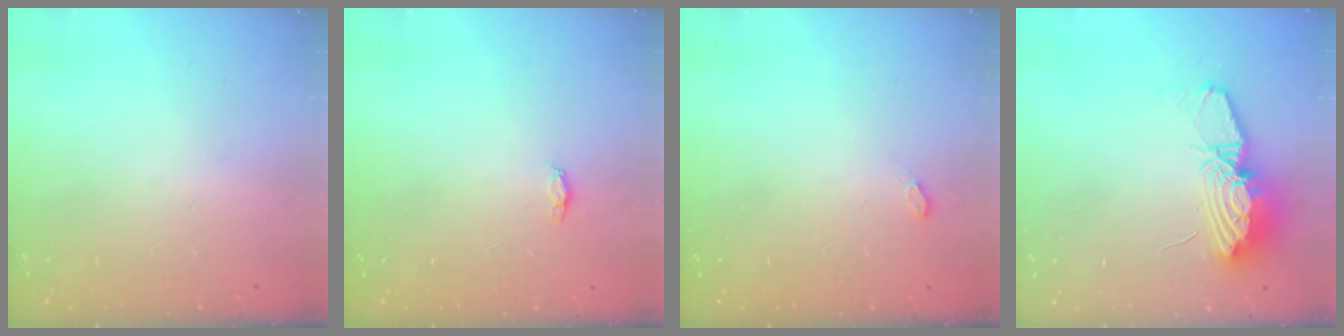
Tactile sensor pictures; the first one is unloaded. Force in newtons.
{"total": 2.8, "press": 2.8, "slide": 0.4}
{"total": 4.1, "press": 3.5, "slide": 2.1}
{"total": 14.4, "press": 14.4, "slide": 1.4}